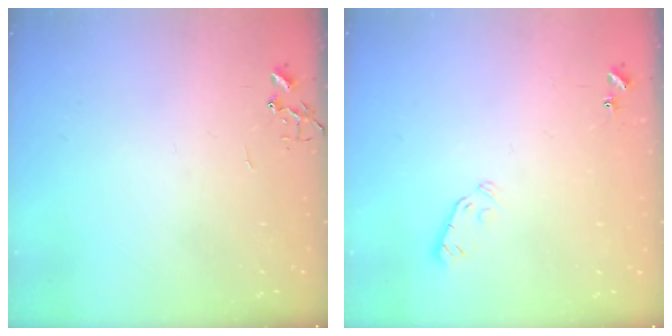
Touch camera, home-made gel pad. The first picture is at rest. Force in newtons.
{"total": 3.7, "press": 3.6, "slide": 0.9}